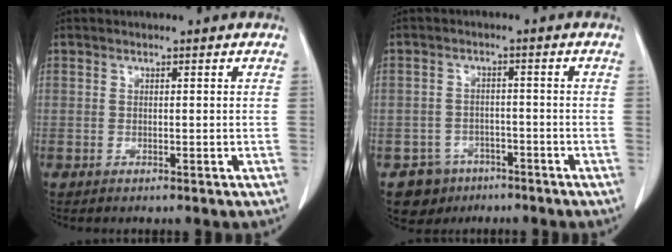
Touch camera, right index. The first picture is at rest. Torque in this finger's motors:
{"motor_torque": [-0.21, -0.13, -0.38, -0.09]}